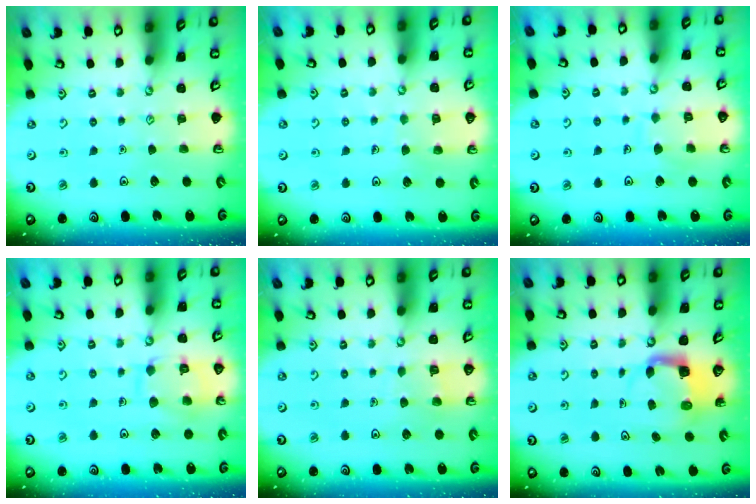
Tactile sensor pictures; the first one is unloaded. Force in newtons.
{"total": 5.7, "press": 5.7, "slide": 0.6}
{"total": 7.0, "press": 7.0, "slide": 0.7}
{"total": 10.9, "press": 10.9, "slide": 0.5}
{"total": 4.8, "press": 4.8, "slide": 0.2}
{"total": 3.9, "press": 3.9, "slide": 0.2}